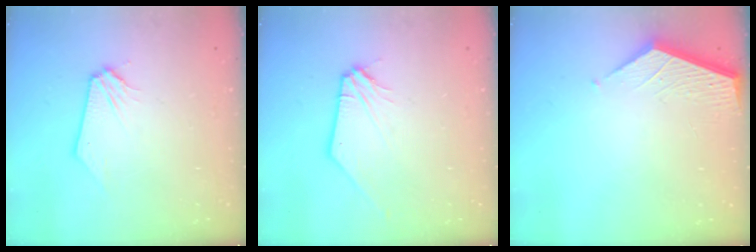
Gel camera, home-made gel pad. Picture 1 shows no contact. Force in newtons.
{"total": 1.9, "press": 1.9, "slide": 0.4}
{"total": 3.6, "press": 3.6, "slide": 0.4}